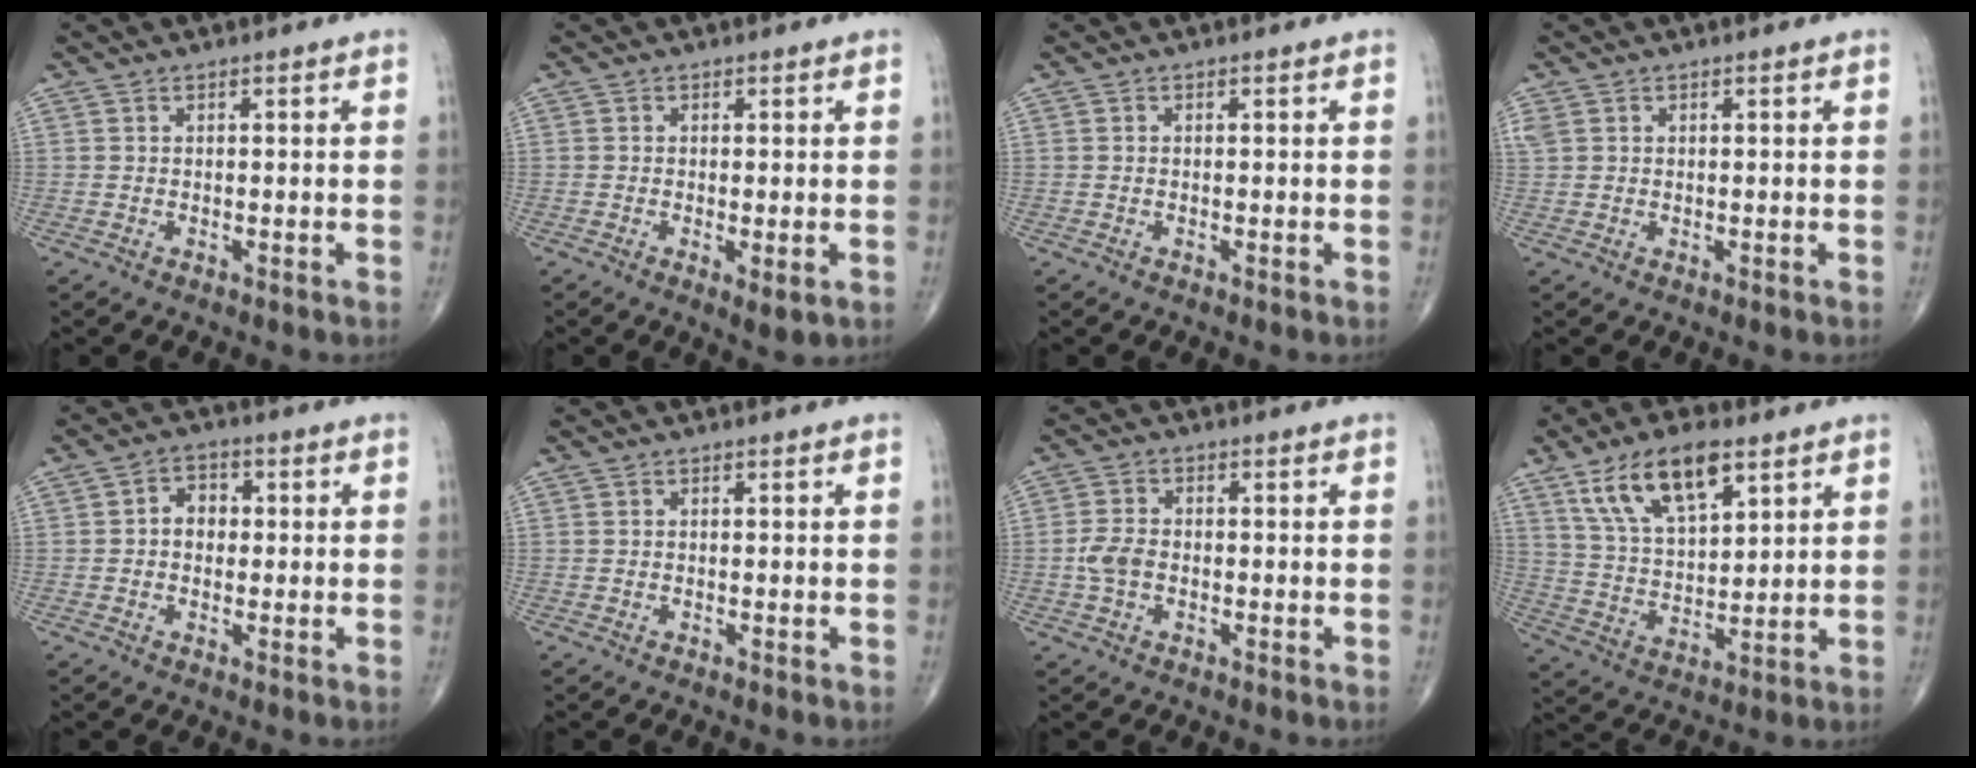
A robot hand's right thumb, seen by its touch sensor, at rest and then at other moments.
{"total": 2.5, "force": [-0.5, 0.9, 2.3], "torque": [-0.037, -0.010, -0.006]}
{"total": 0.0}
{"total": 1.8, "force": [0.9, 1.3, 0.7], "torque": [-0.018, 0.010, 0.024]}
{"total": 4.5, "force": [0.2, 3.6, 2.8], "torque": [-0.026, 0.015, -0.005]}
{"total": 0.0}
{"total": 4.1, "force": [-0.8, 2.8, 3.0], "torque": [-0.064, 0.009, -0.020]}
{"total": 14.5, "force": [8.1, 6.4, 10.2], "torque": [-0.164, -0.024, 0.156]}